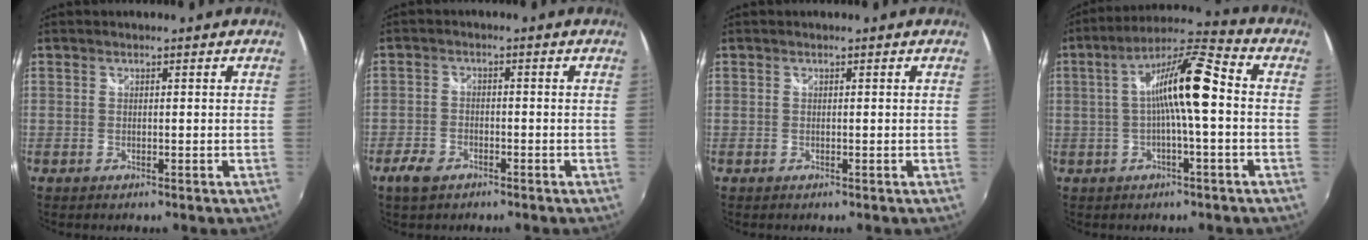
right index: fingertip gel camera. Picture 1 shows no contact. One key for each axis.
{"total": 4.7, "fx": -3.3, "fy": 2.7, "fz": 2.0, "tx": -0.060, "ty": -0.004, "tz": -0.060}
{"total": 0.0}
{"total": 11.9, "fx": -0.2, "fy": 1.4, "fz": 11.8, "tx": -0.211, "ty": 0.024, "tz": -0.007}